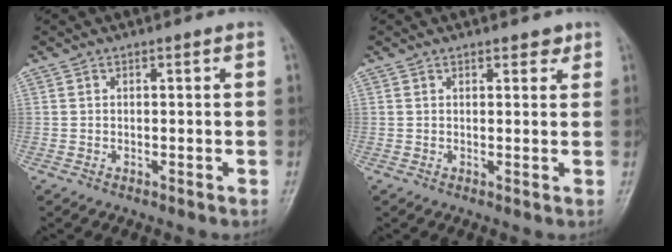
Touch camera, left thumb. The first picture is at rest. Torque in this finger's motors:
{"motor_torque": [-0.12, -0.07, -0.13, -0.13, 0.03]}